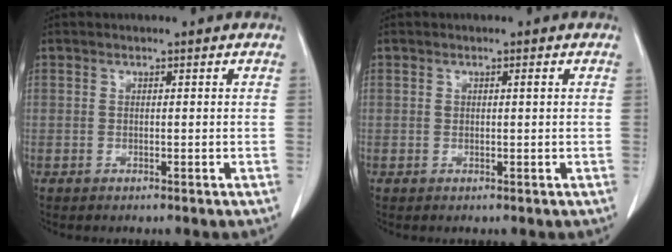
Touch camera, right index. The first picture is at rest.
{"total": 0.6, "force": [0.2, 0.2, 0.5], "torque": [-0.013, 0.004, 0.005]}